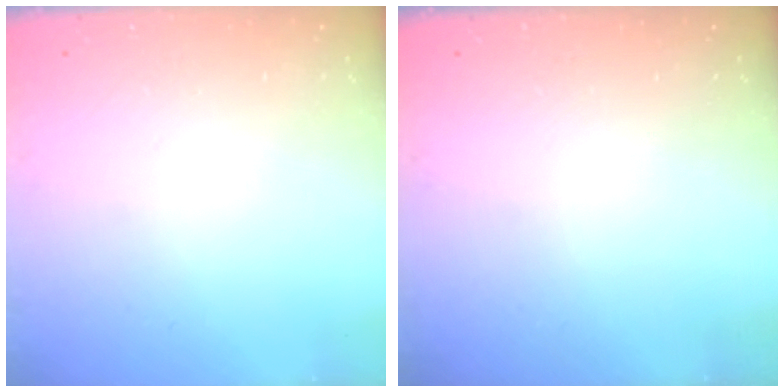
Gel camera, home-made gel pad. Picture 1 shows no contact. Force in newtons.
{"total": 0.0}